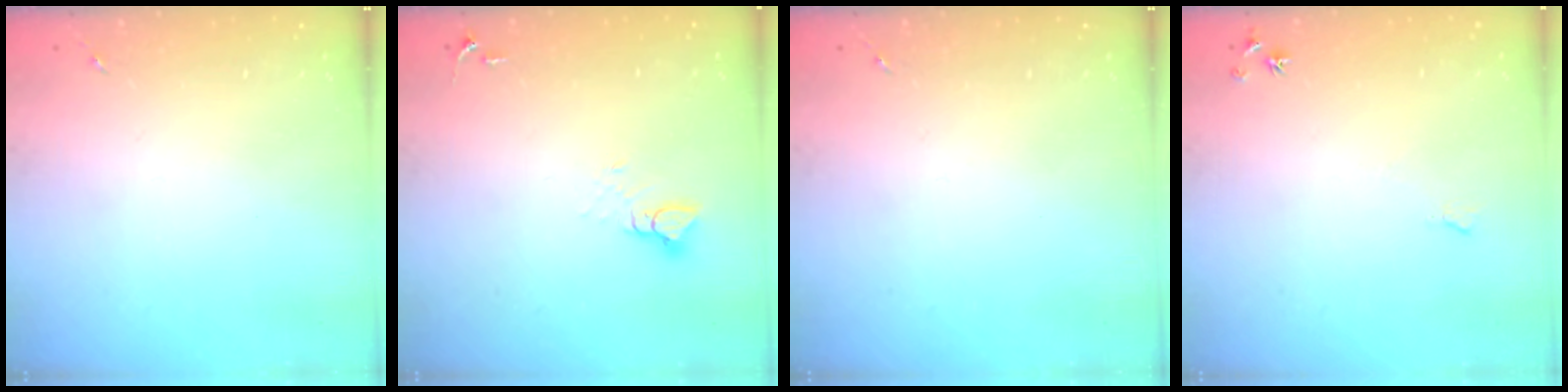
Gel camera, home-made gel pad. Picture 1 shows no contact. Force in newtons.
{"total": 3.9, "press": 3.9, "slide": 0.2}
{"total": 0.0}
{"total": 4.7, "press": 4.7, "slide": 0.7}